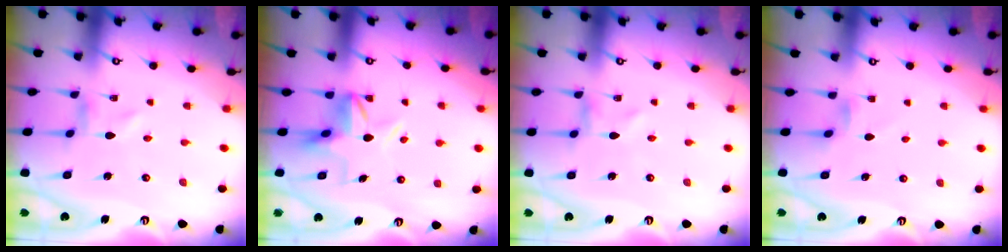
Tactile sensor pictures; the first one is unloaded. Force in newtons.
{"total": 6.0, "press": 6.0, "slide": 0.4}
{"total": 0.0}
{"total": 2.7, "press": 2.7, "slide": 0.5}